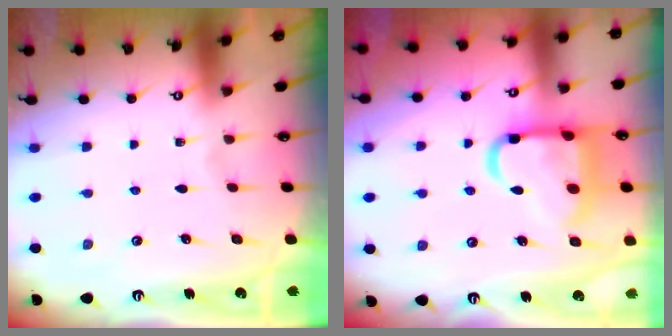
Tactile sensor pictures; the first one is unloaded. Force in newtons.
{"total": 14.9, "press": 14.8, "slide": 1.4}